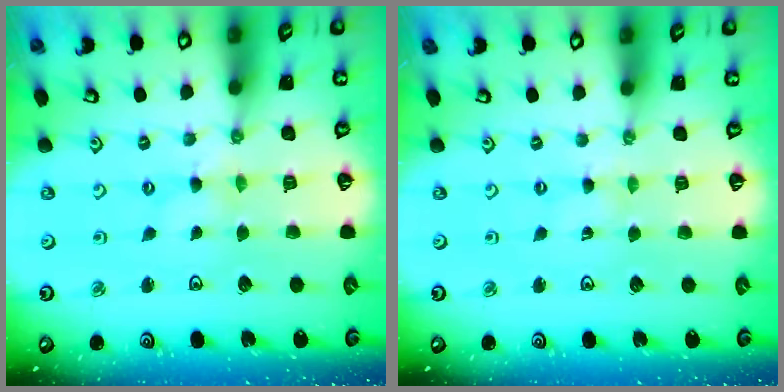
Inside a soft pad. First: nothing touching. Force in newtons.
{"total": 0.0}